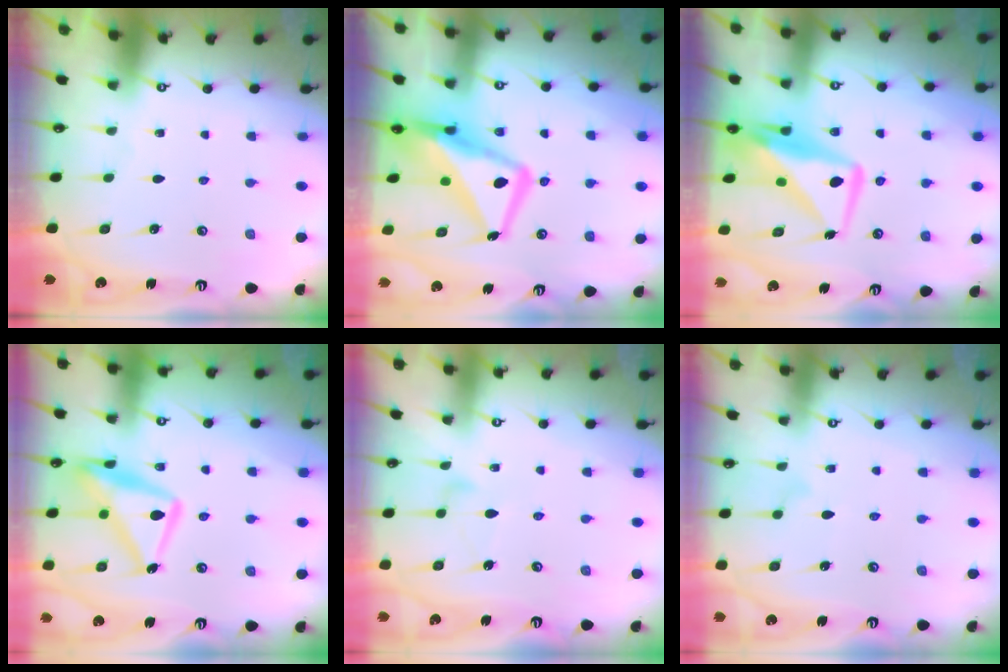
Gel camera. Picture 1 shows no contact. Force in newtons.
{"total": 16.5, "press": 16.4, "slide": 1.7}
{"total": 11.3, "press": 11.3, "slide": 1.0}
{"total": 16.5, "press": 16.5, "slide": 1.6}
{"total": 6.9, "press": 6.9, "slide": 0.3}
{"total": 6.4, "press": 6.4, "slide": 0.4}